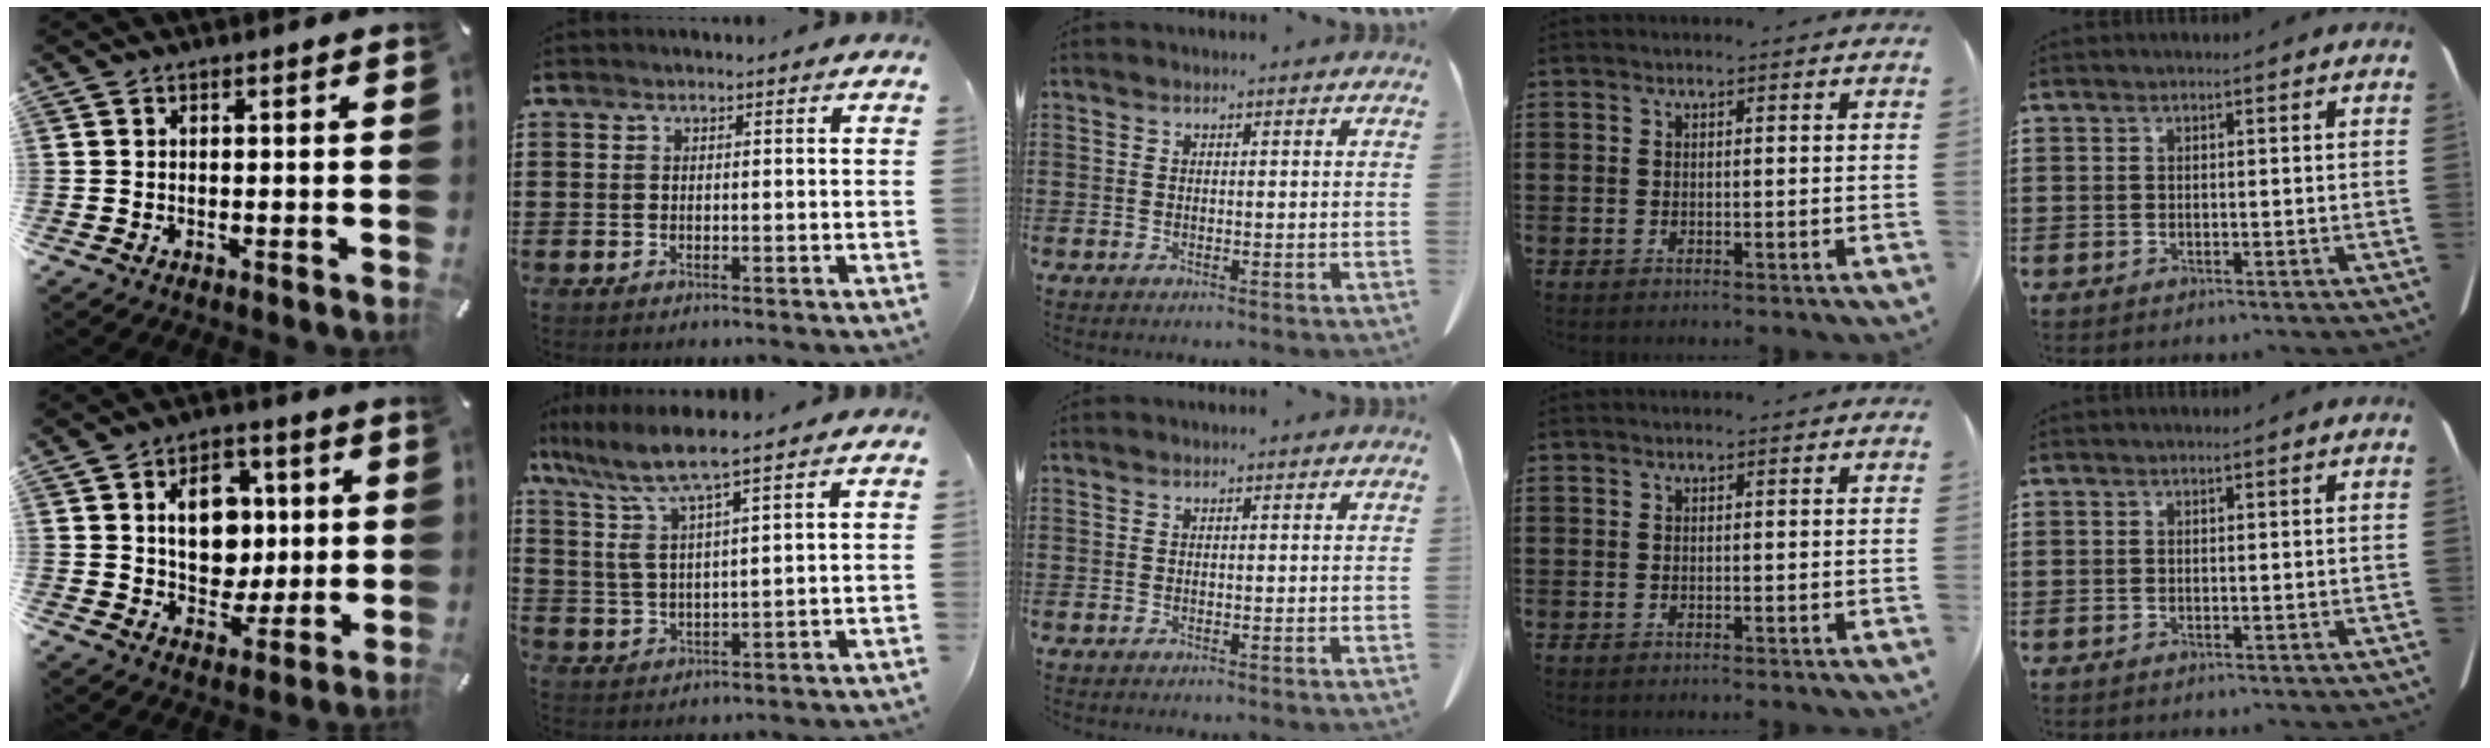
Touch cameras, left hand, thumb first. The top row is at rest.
{"thumb": {"total": 11.7, "force": [2.1, 9.3, 6.7], "torque": [-0.087, 0.002, 0.036]}, "index": {"total": 6.7, "force": [5.0, 0.2, 4.4], "torque": [-0.113, -0.032, 0.080]}}